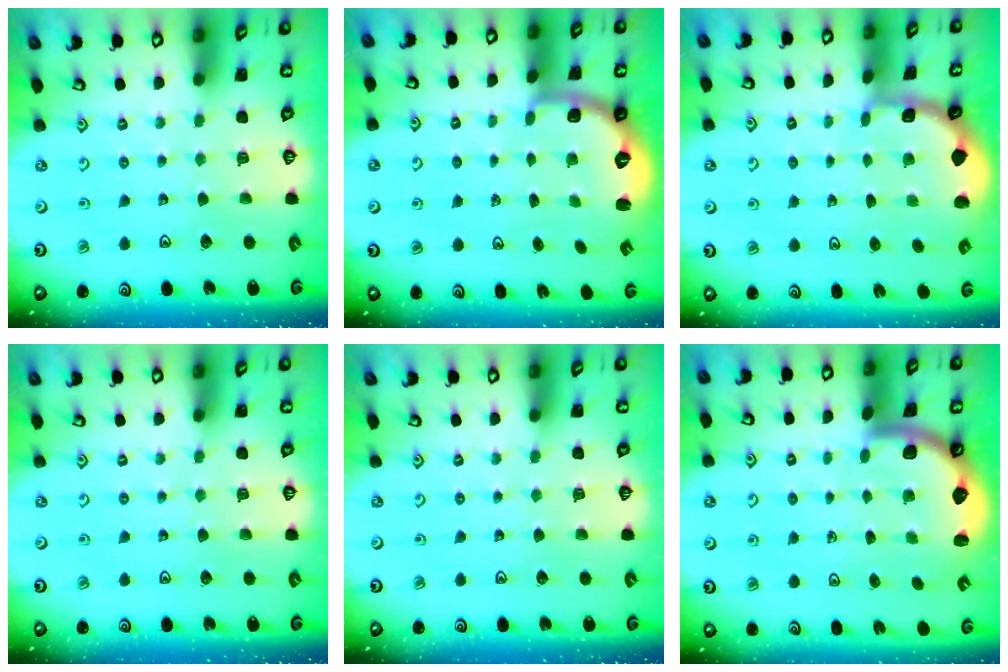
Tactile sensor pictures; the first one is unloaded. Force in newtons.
{"total": 2.7, "press": 1.6, "slide": 2.1}
{"total": 1.7, "press": 1.7, "slide": 0.4}
{"total": 0.0}
{"total": 0.0}
{"total": 2.3, "press": 2.3, "slide": 0.4}